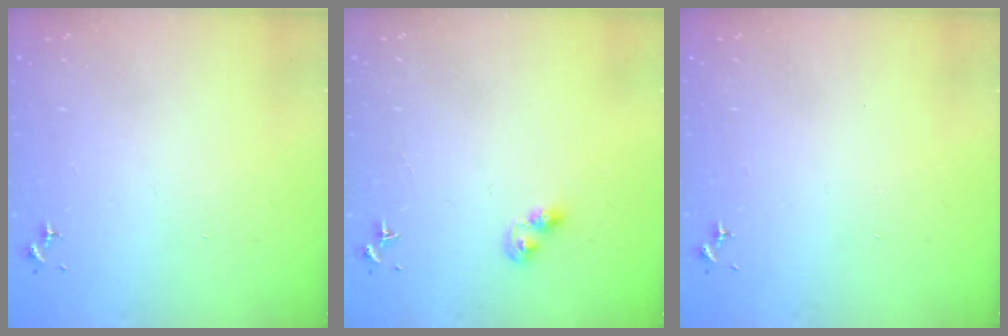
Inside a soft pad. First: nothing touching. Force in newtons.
{"total": 5.0, "press": 4.9, "slide": 0.4}
{"total": 0.0}